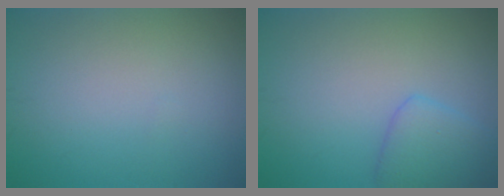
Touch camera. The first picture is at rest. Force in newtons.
{"total": 2.8, "press": 2.8, "slide": 0.2}